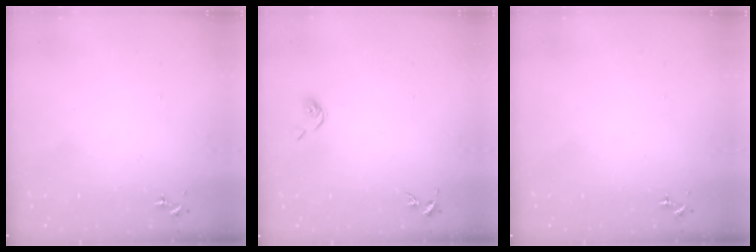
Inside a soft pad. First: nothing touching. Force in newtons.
{"total": 5.1, "press": 5.1, "slide": 0.5}
{"total": 0.0}